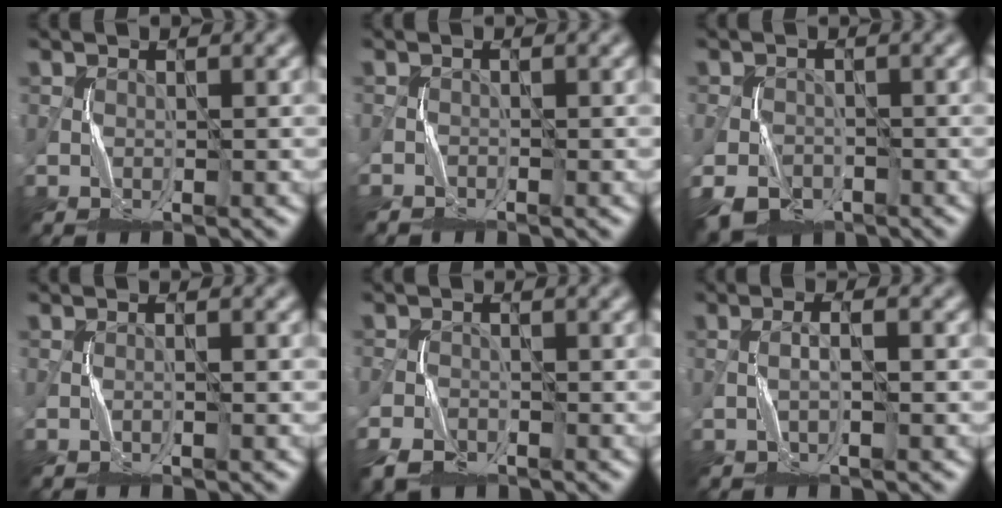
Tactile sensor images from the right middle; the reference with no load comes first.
{"total": 0.8, "force": [-0.7, -0.1, -0.3], "torque": [0.006, -0.002, -0.017]}
{"total": 3.6, "force": [-2.3, 2.3, 1.6], "torque": [-0.032, -0.011, -0.043]}
{"total": 0.5, "force": [-0.4, -0.3, 0.2], "torque": [-0.002, 0.000, -0.008]}
{"total": 2.7, "force": [-2.1, 1.3, 1.1], "torque": [-0.021, -0.007, -0.046]}
{"total": 1.3, "force": [-0.2, -0.2, 1.3], "torque": [-0.022, 0.005, -0.005]}